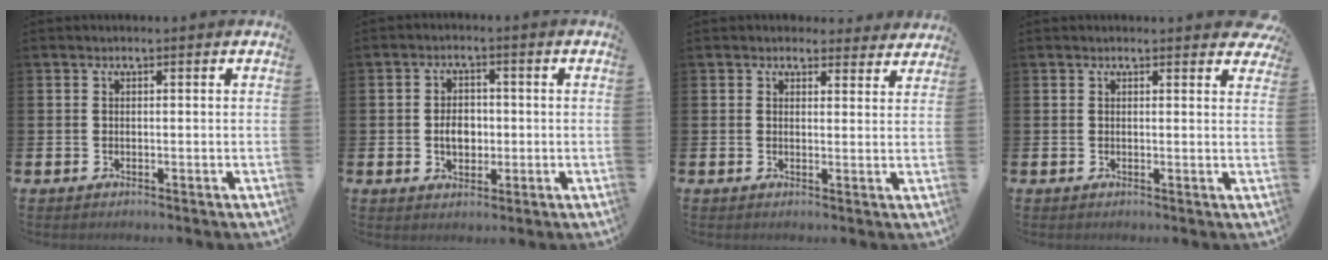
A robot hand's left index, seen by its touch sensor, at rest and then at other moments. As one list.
[{"total": 3.6, "force": [-0.4, 2.7, 2.4], "torque": [-0.031, 0.001, -0.015]}, {"total": 2.8, "force": [2.6, 1.1, -0.3], "torque": [0.019, -0.017, 0.043]}, {"total": 1.2, "force": [1.2, 0.3, 0.0], "torque": [0.011, -0.005, 0.018]}]